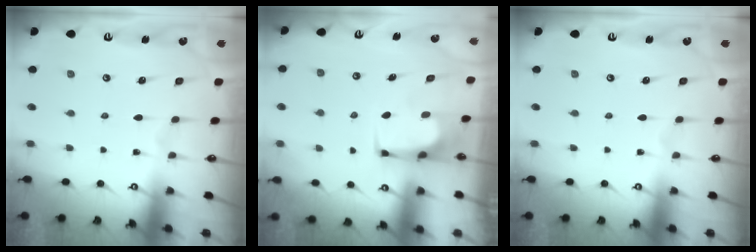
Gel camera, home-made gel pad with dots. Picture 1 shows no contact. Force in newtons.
{"total": 1.5, "press": 1.5, "slide": 0.3}
{"total": 0.0}